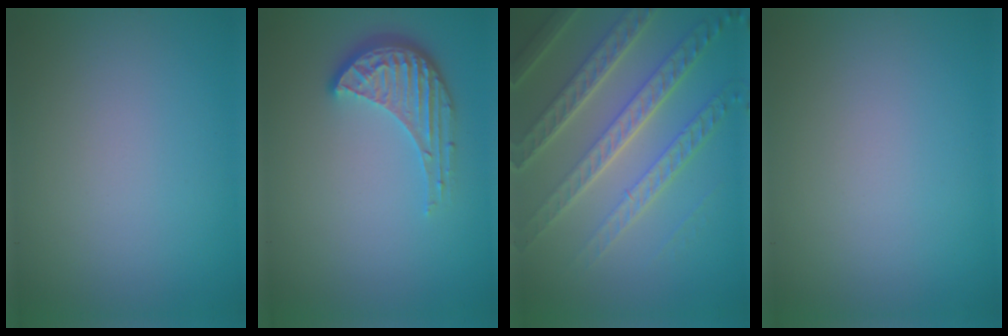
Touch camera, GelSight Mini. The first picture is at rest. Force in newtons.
{"total": 4.1, "press": 3.1, "slide": 2.7}
{"total": 8.1, "press": 5.5, "slide": 5.9}
{"total": 0.0}